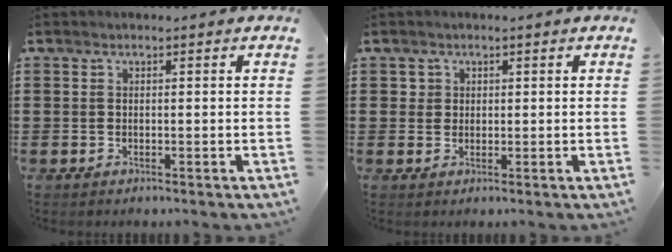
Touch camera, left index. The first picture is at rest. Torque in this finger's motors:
{"motor_torque": [0.06, 0.00, -0.03, -0.01]}